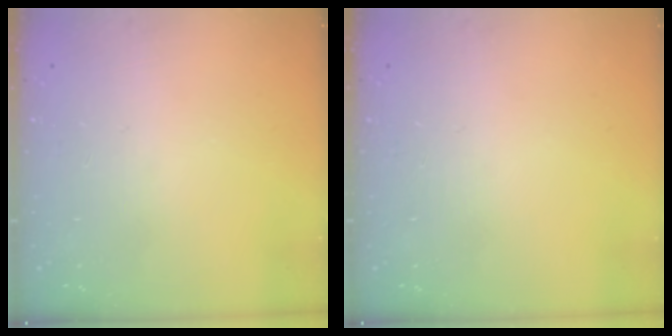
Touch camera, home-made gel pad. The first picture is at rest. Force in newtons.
{"total": 0.0}